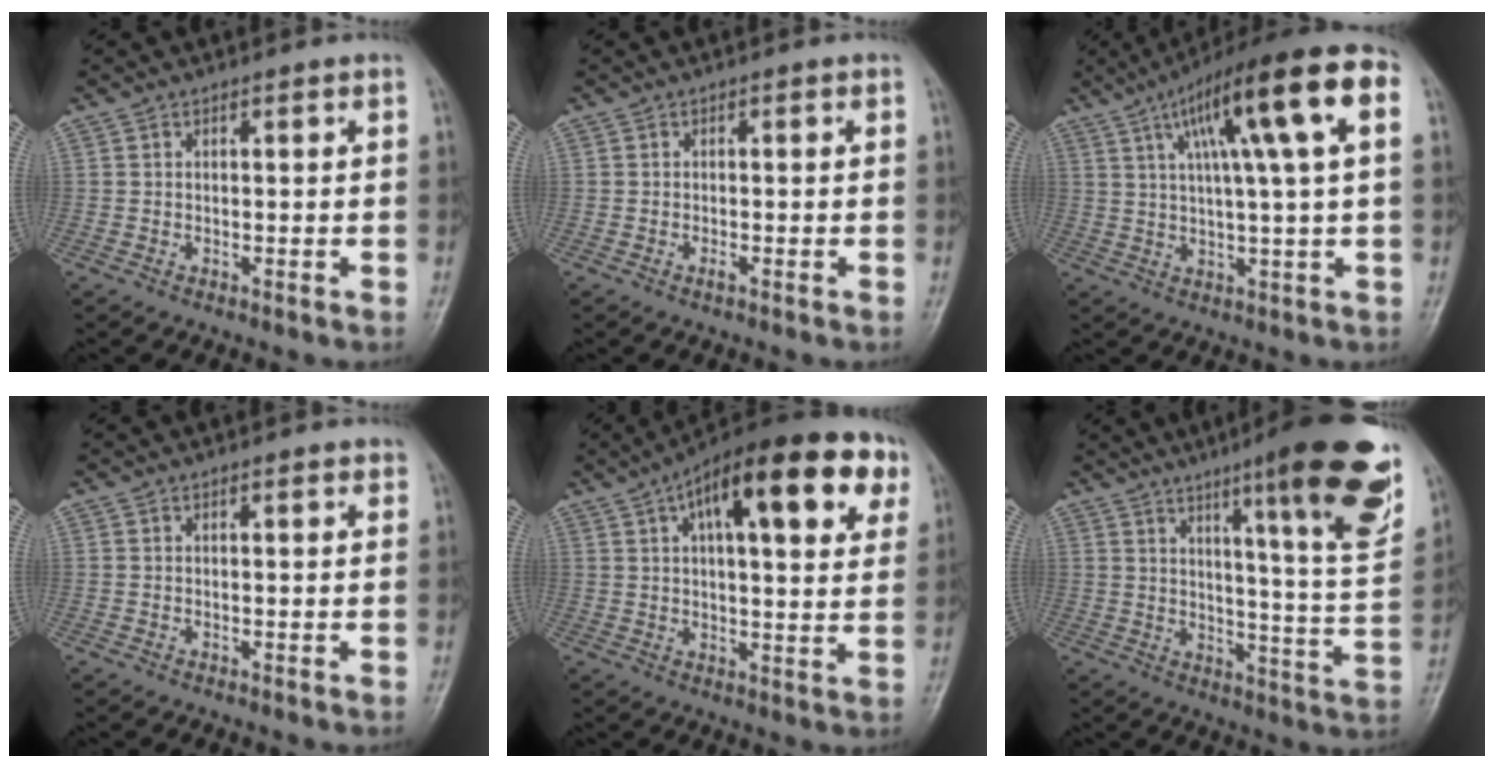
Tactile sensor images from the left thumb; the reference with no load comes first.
{"total": 0.6, "force": [-0.5, 0.1, 0.3], "torque": [-0.010, 0.003, -0.009]}
{"total": 17.9, "force": [5.9, 2.6, 16.7], "torque": [-0.257, 0.024, 0.084]}
{"total": 1.1, "force": [0.8, 0.4, 0.7], "torque": [-0.008, -0.003, 0.008]}
{"total": 22.4, "force": [9.7, 8.0, 18.6], "torque": [-0.256, 0.016, 0.134]}
{"total": 20.8, "force": [11.8, 2.5, 16.9], "torque": [-0.202, -0.058, 0.163]}